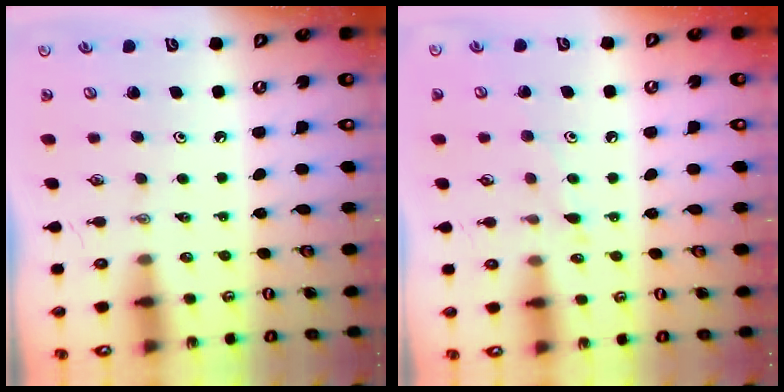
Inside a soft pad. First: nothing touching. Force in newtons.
{"total": 5.5, "press": 5.5, "slide": 0.6}